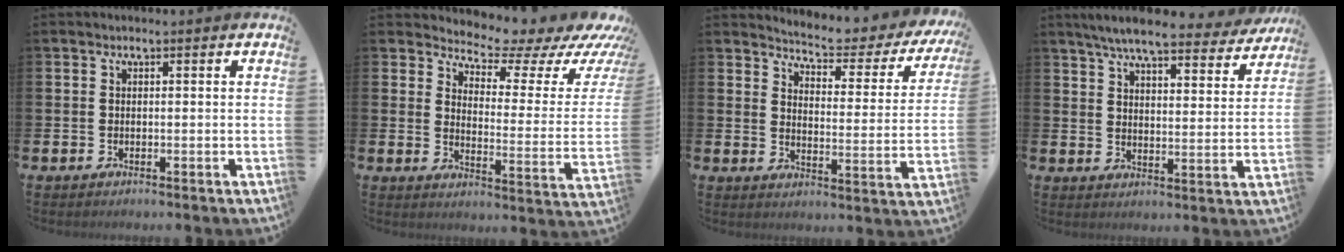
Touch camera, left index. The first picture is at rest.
{"total": 5.8, "force": [5.5, 1.4, 1.5], "torque": [-0.035, -0.055, 0.085]}
{"total": 4.3, "force": [4.2, 0.6, 1.1], "torque": [-0.038, -0.042, 0.061]}
{"total": 7.0, "force": [6.4, 0.9, 2.7], "torque": [-0.061, -0.037, 0.108]}